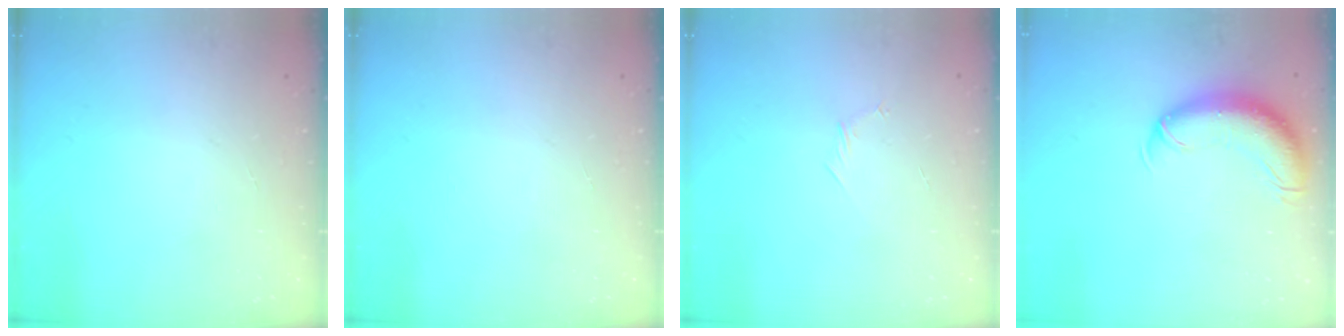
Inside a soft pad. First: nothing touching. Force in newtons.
{"total": 0.0}
{"total": 4.1, "press": 3.9, "slide": 1.2}
{"total": 11.9, "press": 11.6, "slide": 2.7}